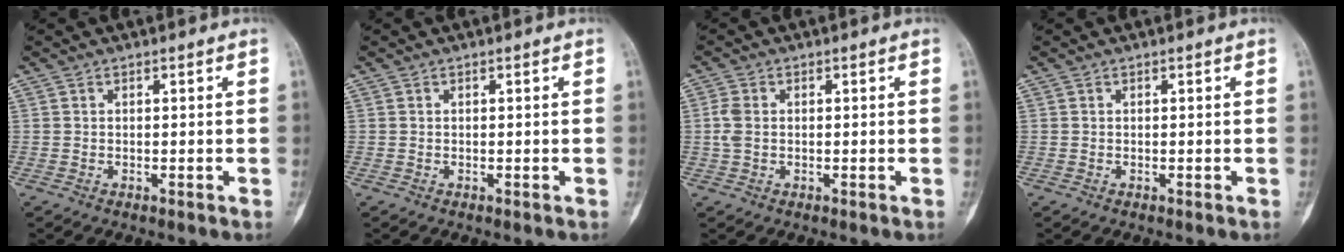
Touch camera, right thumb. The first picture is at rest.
{"total": 0.0}
{"total": 2.9, "force": [0.0, 1.9, 2.1], "torque": [-0.061, 0.003, -0.002]}
{"total": 0.0}